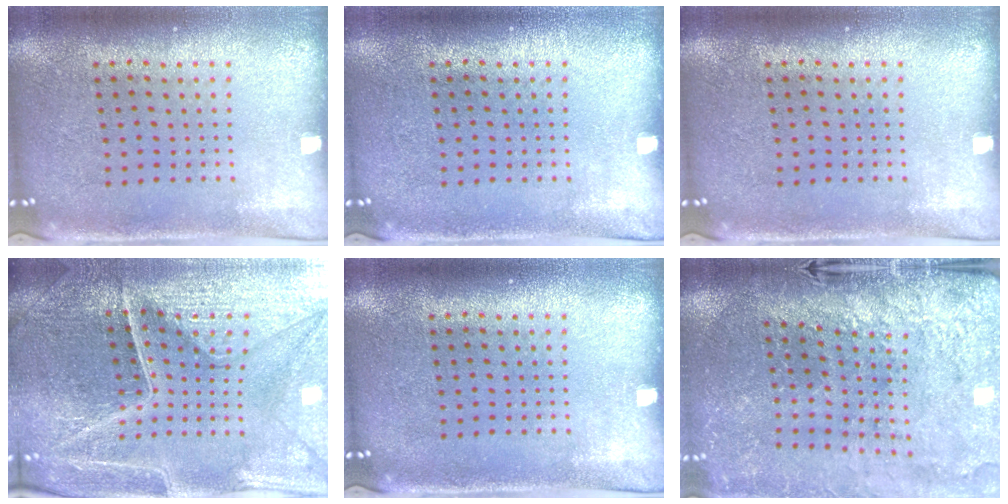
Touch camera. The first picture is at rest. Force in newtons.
{"total": 0.0}
{"total": 0.0}
{"total": 4.8, "press": 4.6, "slide": 1.3}
{"total": 0.0}
{"total": 3.2, "press": 3.1, "slide": 1.0}